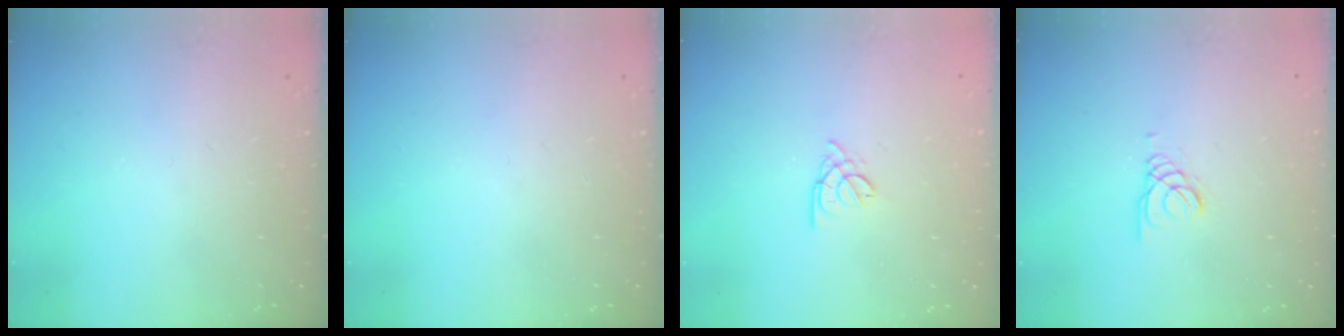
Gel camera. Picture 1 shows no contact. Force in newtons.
{"total": 0.0}
{"total": 2.6, "press": 2.6, "slide": 0.6}
{"total": 1.5, "press": 1.5, "slide": 0.1}